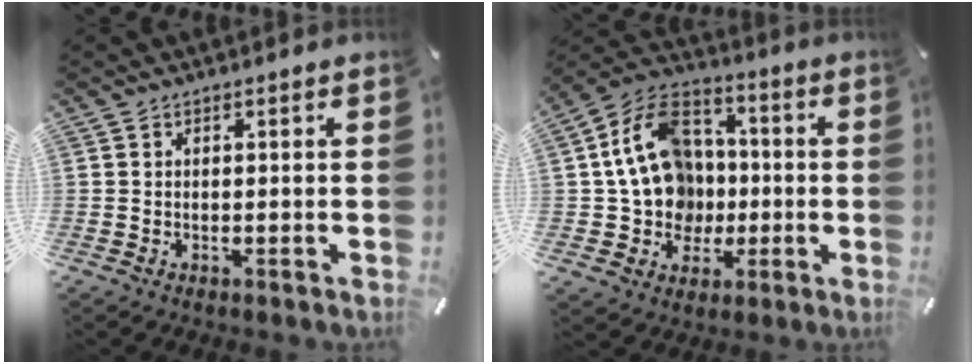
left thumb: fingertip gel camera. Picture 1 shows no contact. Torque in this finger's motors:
{"motor_torque": [2.34, 2.67, 0.72, 0.24, 0.30]}